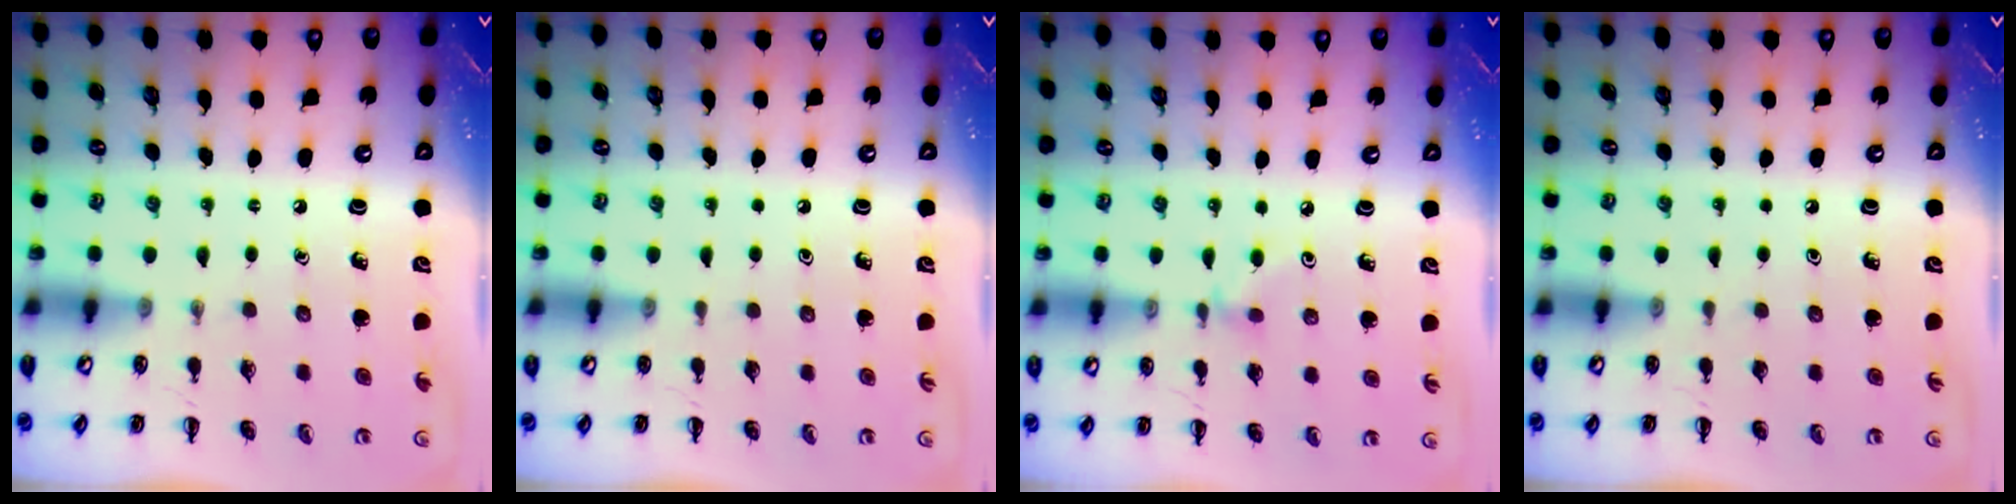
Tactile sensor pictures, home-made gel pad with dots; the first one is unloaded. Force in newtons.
{"total": 0.0}
{"total": 3.0, "press": 2.9, "slide": 1.0}
{"total": 0.0}